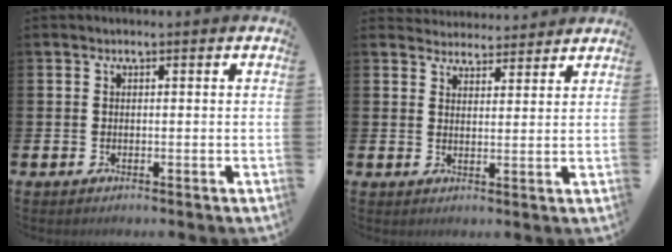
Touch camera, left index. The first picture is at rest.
{"total": 3.7, "force": [3.6, 0.8, -0.5], "torque": [0.005, -0.024, 0.064]}